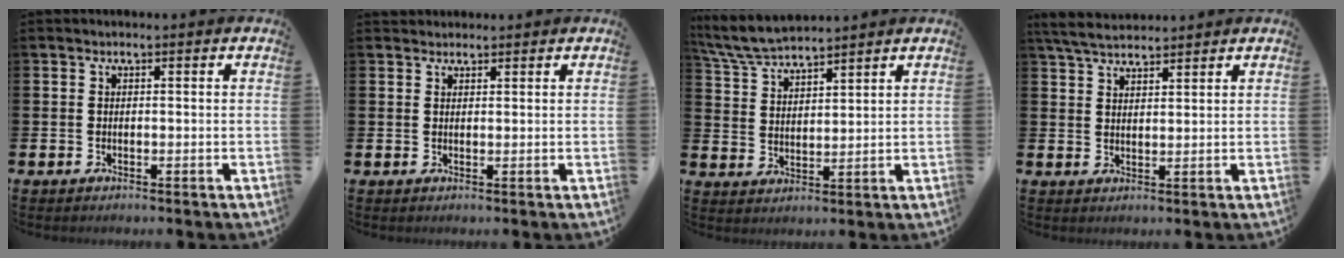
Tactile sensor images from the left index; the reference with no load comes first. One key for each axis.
{"total": 1.6, "fx": 1.5, "fy": 0.6, "fz": -0.1, "tx": 0.013, "ty": -0.002, "tz": 0.025}
{"total": 6.3, "fx": 6.1, "fy": 0.8, "fz": 1.4, "tx": -0.049, "ty": -0.024, "tz": 0.112}
{"total": 4.6, "fx": 4.3, "fy": 0.9, "fz": 1.3, "tx": -0.030, "ty": -0.016, "tz": 0.079}